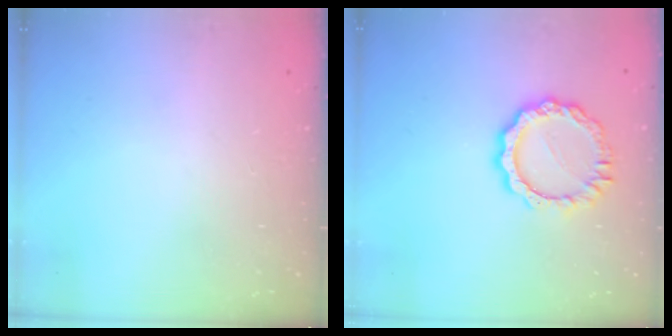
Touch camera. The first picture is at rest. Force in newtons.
{"total": 9.8, "press": 9.8, "slide": 0.9}